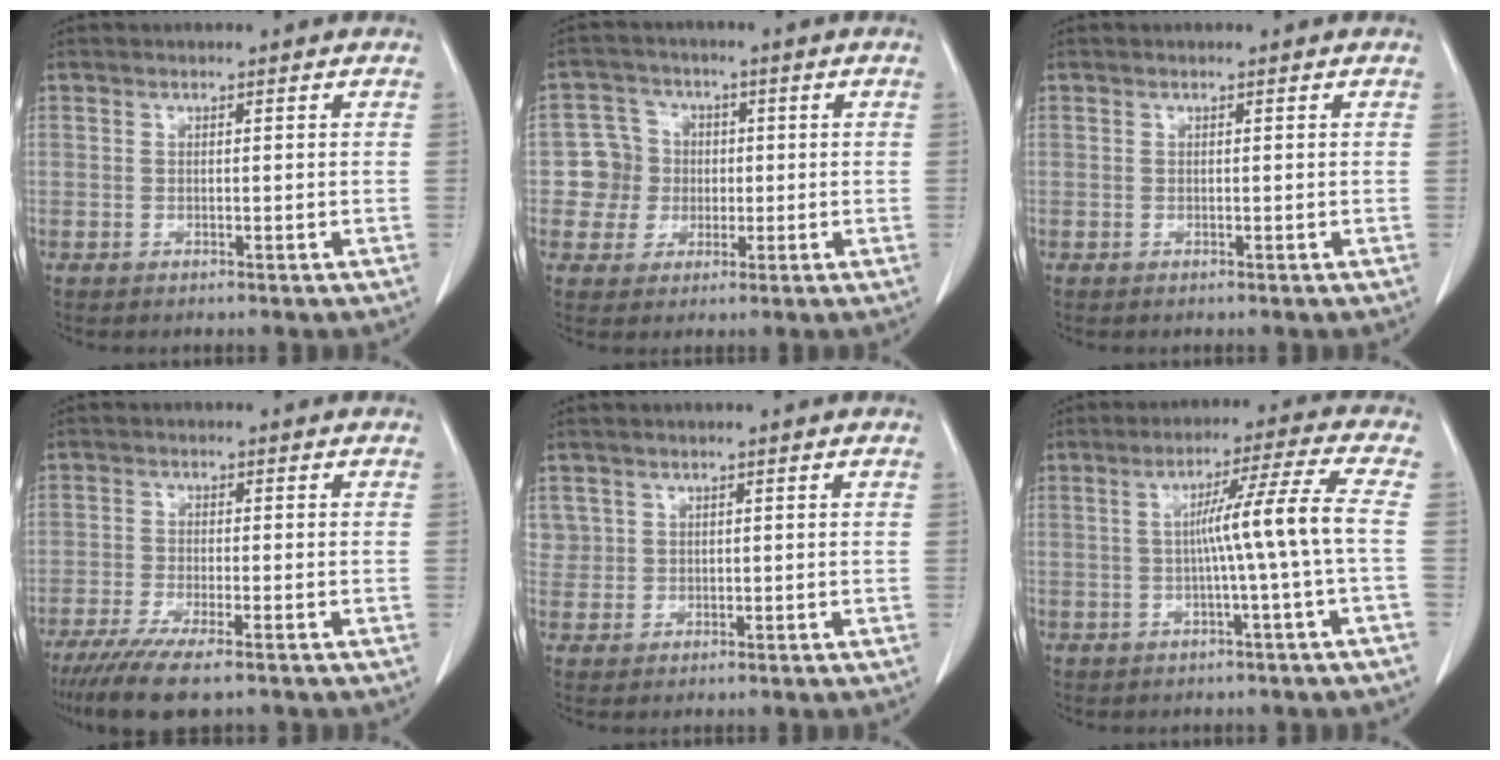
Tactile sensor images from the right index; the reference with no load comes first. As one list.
[{"total": 6.7, "force": [-0.2, 6.7, 0.7], "torque": [-0.015, 0.024, 0.001]}, {"total": 0.0}, {"total": 8.8, "force": [-6.6, 0.8, 5.7], "torque": [-0.092, -0.021, -0.103]}, {"total": 2.3, "force": [1.1, 2.0, -0.1], "torque": [0.022, 0.006, 0.019]}, {"total": 8.1, "force": [-0.7, -2.3, 7.8], "torque": [-0.128, 0.014, -0.004]}]